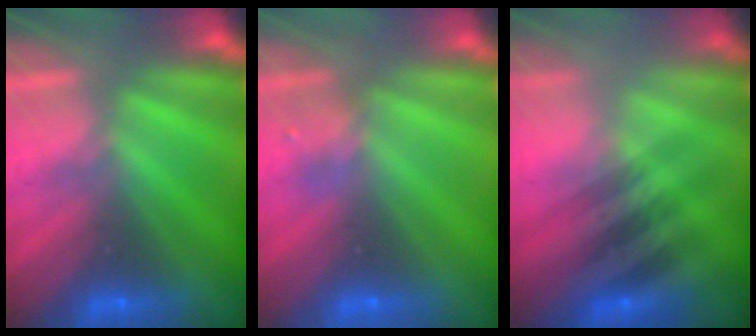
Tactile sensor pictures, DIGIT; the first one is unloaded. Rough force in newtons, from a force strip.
{"total": 2.2}
{"total": 2.3}